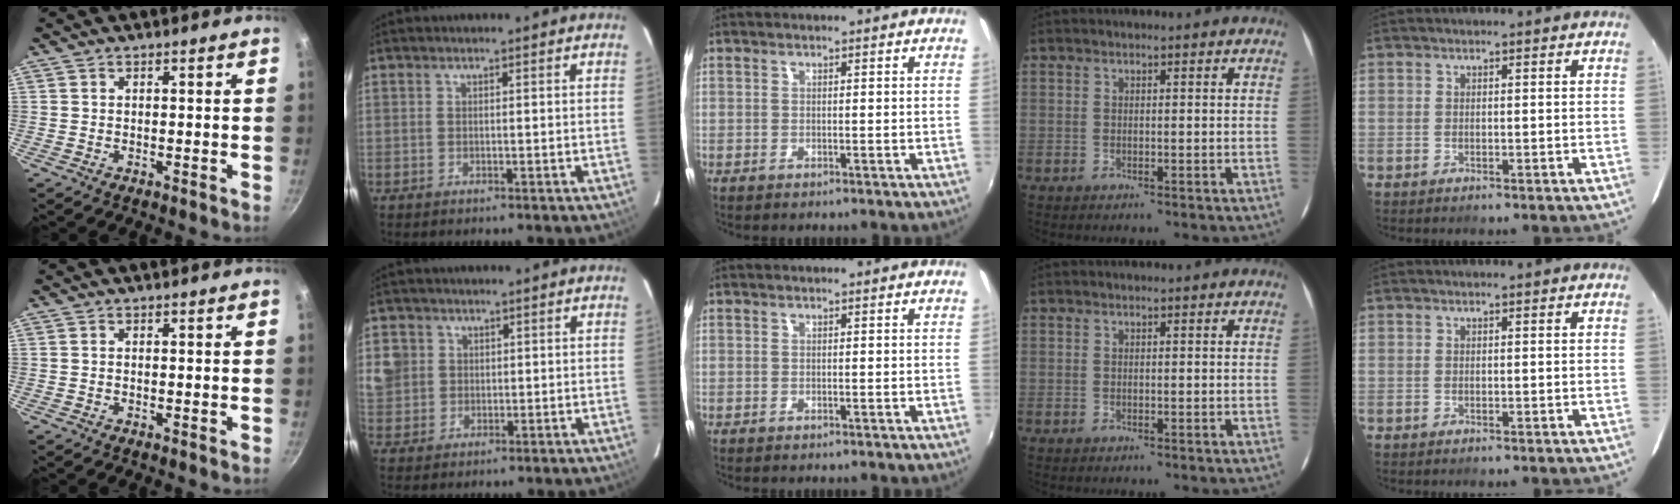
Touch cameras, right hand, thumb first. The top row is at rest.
{"index": {"total": 5.8, "force": [1.0, 5.6, 1.3], "torque": [-0.020, 0.029, 0.025]}}